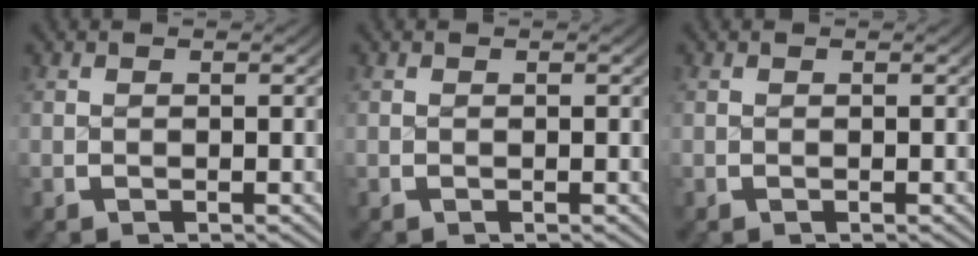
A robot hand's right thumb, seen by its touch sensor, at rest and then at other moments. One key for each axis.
{"total": 0.0}
{"total": 0.0}